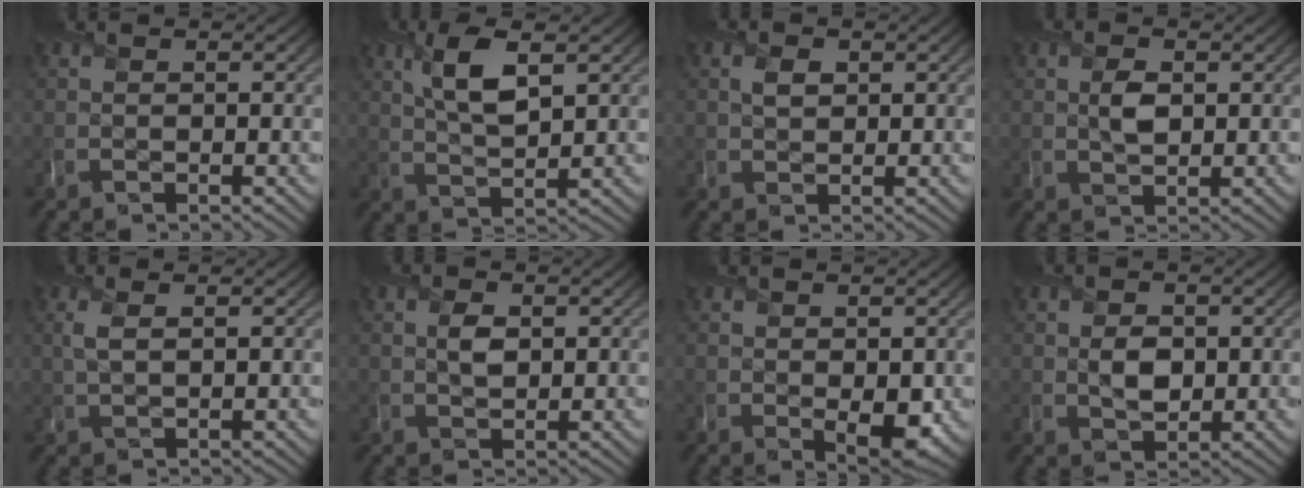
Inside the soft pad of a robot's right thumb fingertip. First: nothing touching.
{"total": 6.5, "force": [2.7, 2.3, 5.4], "torque": [-0.117, -0.002, 0.051]}
{"total": 1.8, "force": [0.6, 1.3, 1.0], "torque": [-0.023, -0.004, 0.013]}
{"total": 2.5, "force": [0.4, 1.7, 1.9], "torque": [-0.038, -0.007, 0.009]}
{"total": 2.5, "force": [1.0, 0.8, 2.1], "torque": [-0.054, 0.003, 0.020]}
{"total": 2.1, "force": [0.4, 1.5, 1.5], "torque": [-0.032, -0.006, 0.009]}
{"total": 3.1, "force": [0.0, 1.5, 2.7], "torque": [-0.043, -0.013, 0.009]}
{"total": 2.9, "force": [0.2, 2.2, 1.9], "torque": [-0.041, -0.007, 0.006]}